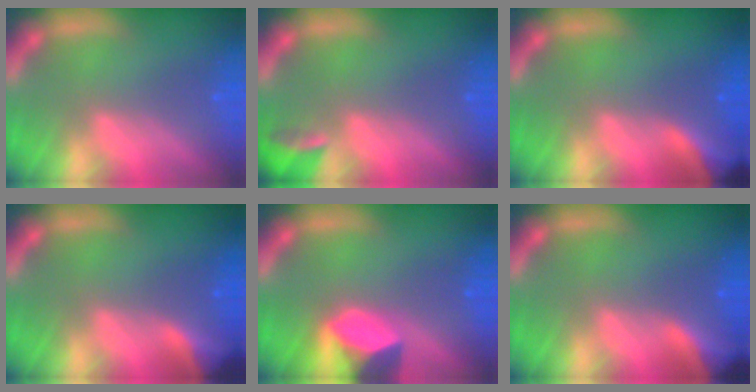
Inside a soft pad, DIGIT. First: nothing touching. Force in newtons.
{"total": 2.4}
{"total": 7.4}
{"total": 4.9}
{"total": 4.9}
{"total": 6.5}